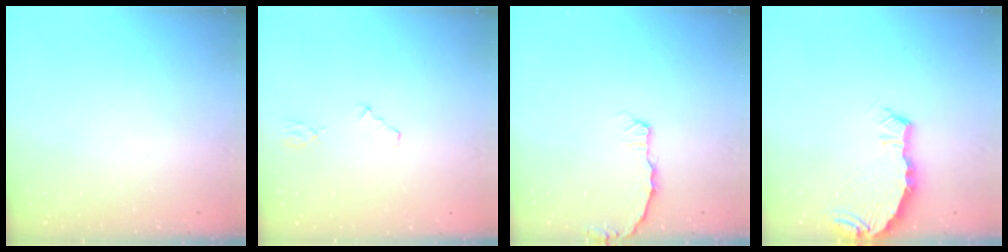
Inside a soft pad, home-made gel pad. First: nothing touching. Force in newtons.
{"total": 2.9, "press": 2.9, "slide": 0.3}
{"total": 3.0, "press": 3.0, "slide": 0.3}
{"total": 5.5, "press": 5.3, "slide": 1.5}